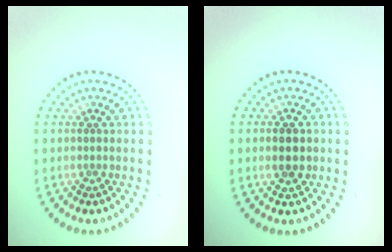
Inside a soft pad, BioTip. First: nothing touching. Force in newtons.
{"total": 2.6, "press": 2.6, "slide": 0.1}